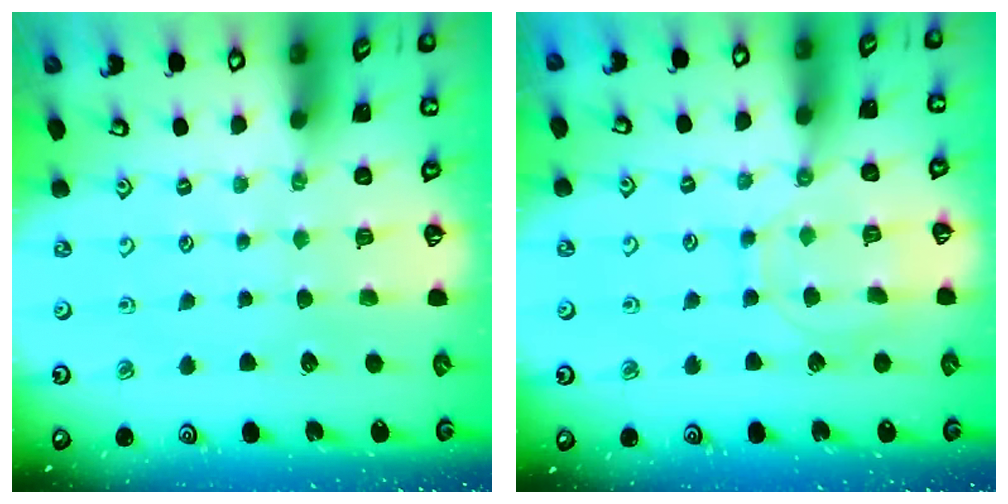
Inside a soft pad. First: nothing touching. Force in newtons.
{"total": 10.1, "press": 10.0, "slide": 0.9}